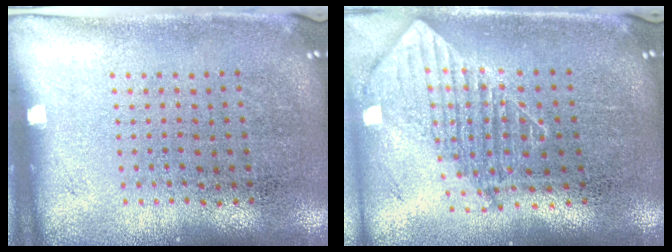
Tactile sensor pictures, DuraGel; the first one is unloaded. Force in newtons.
{"total": 1.8, "press": 1.5, "slide": 1.1}